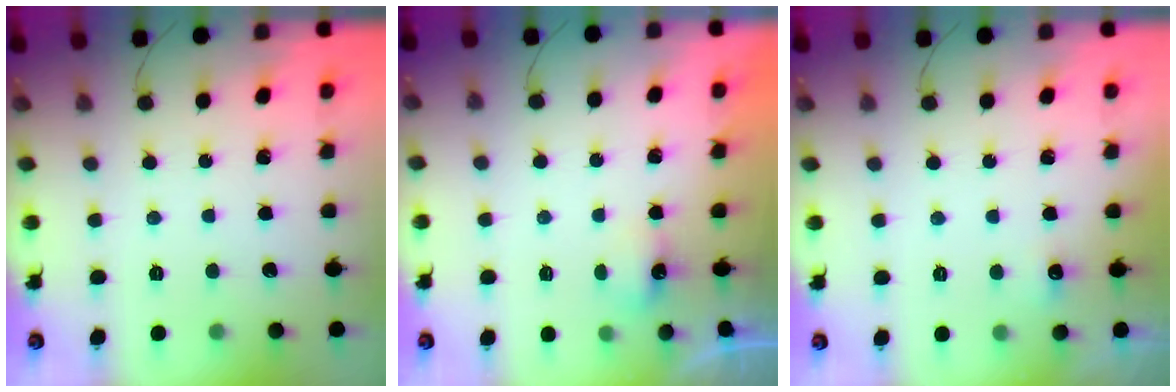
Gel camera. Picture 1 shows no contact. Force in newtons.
{"total": 2.5, "press": 2.5, "slide": 0.6}
{"total": 6.6, "press": 3.0, "slide": 5.9}